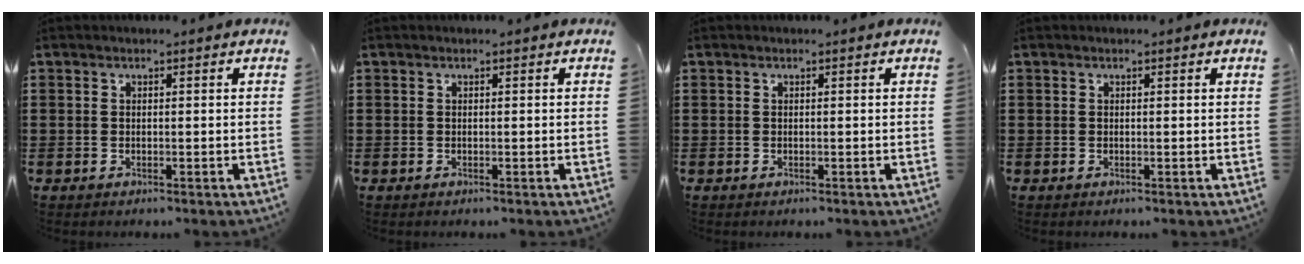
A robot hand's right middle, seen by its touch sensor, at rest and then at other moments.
{"total": 0.0}
{"total": 0.0}
{"total": 0.0}